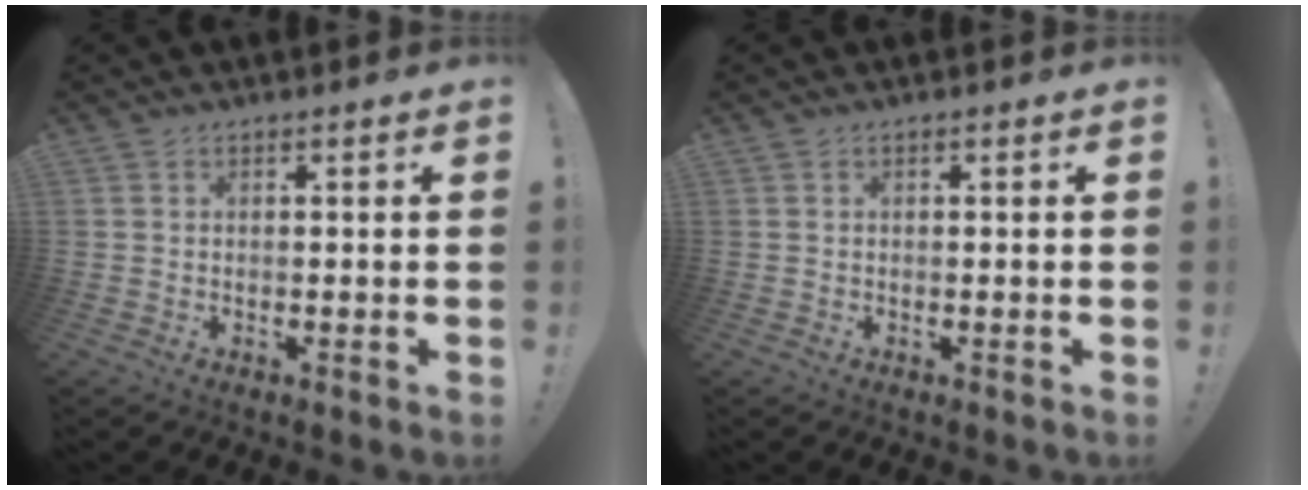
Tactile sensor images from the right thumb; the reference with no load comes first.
{"total": 0.0}